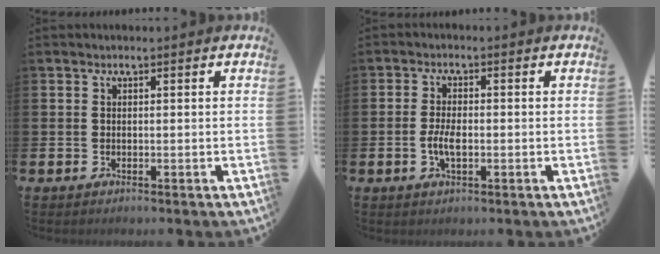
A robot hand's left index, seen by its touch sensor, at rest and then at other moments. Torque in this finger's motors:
{"motor_torque": [0.92, 0.42, 0.07, 0.13]}